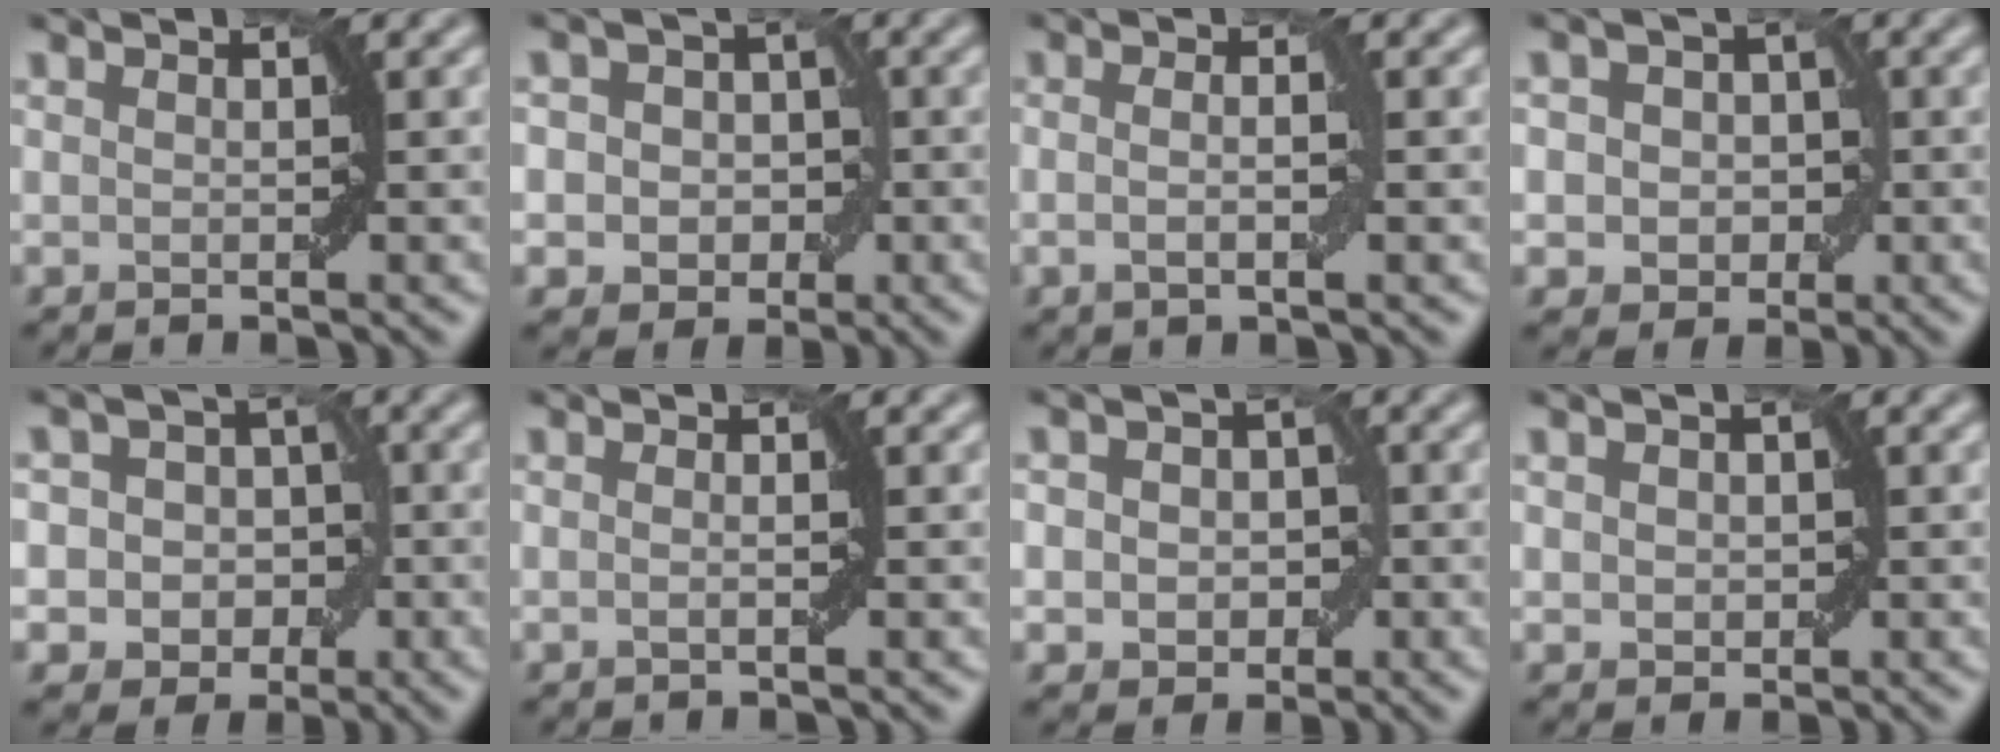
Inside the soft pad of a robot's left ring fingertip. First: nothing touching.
{"total": 5.4, "force": [0.1, 4.8, 2.5], "torque": [-0.009, 0.028, -0.025]}
{"total": 2.3, "force": [-0.2, 0.5, 2.3], "torque": [-0.039, -0.001, -0.008]}
{"total": 4.7, "force": [0.3, 4.0, 2.3], "torque": [-0.009, 0.023, -0.018]}
{"total": 6.3, "force": [-0.3, 5.9, 2.3], "torque": [-0.013, 0.037, -0.042]}
{"total": 0.9, "force": [0.0, 0.2, 0.9], "torque": [-0.008, -0.011, -0.008]}
{"total": 4.2, "force": [0.0, 3.6, 2.3], "torque": [-0.011, 0.014, -0.020]}
{"total": 1.3, "force": [0.1, 1.1, 0.7], "torque": [-0.009, 0.001, 0.002]}